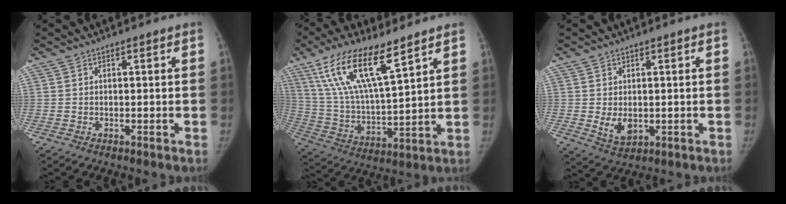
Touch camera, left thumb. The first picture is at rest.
{"total": 17.9, "force": [10.4, 5.1, 13.7], "torque": [-0.258, -0.038, 0.206]}
{"total": 4.6, "force": [-0.3, 3.3, 3.3], "torque": [-0.046, -0.011, 0.007]}